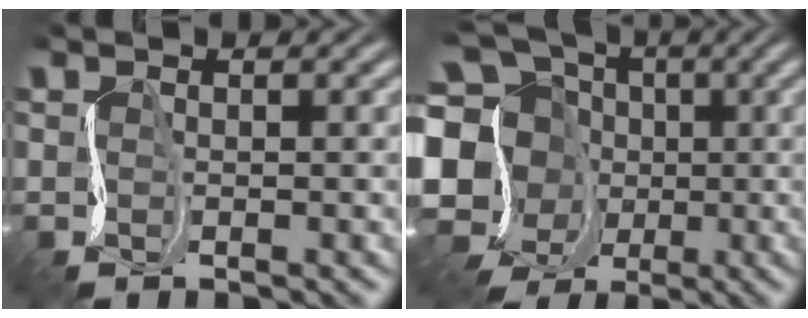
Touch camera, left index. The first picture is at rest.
{"total": 13.6, "force": [-2.6, 11.8, 6.1], "torque": [-0.145, 0.019, -0.071]}